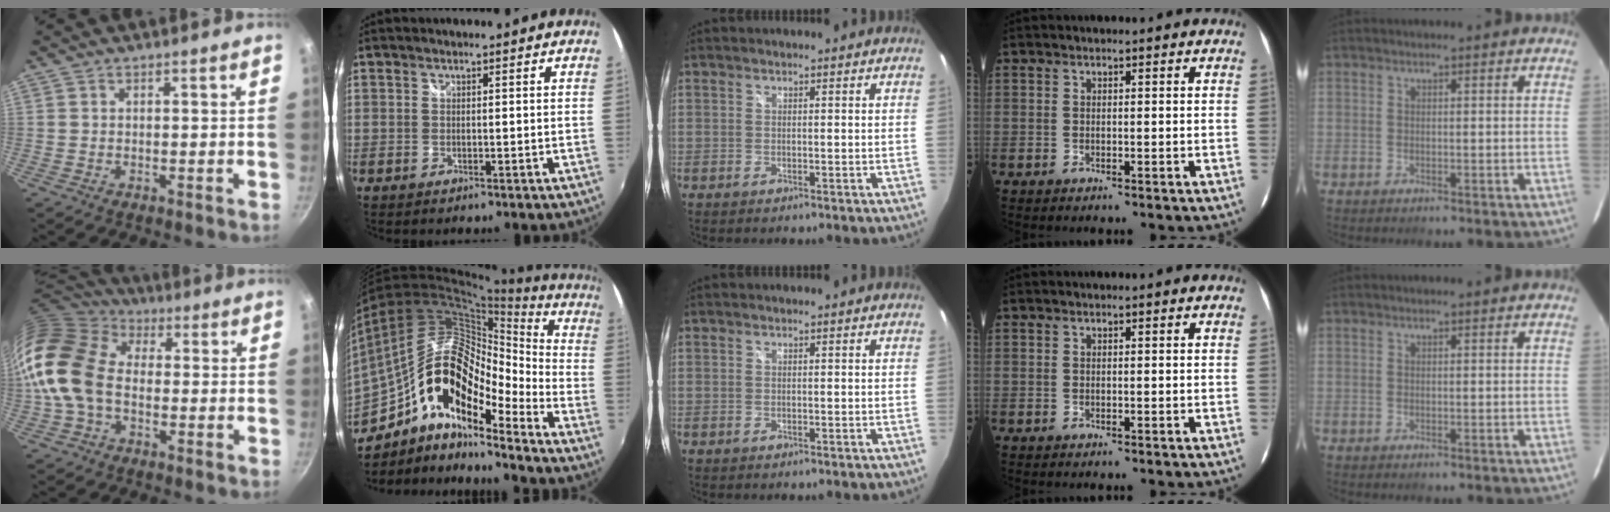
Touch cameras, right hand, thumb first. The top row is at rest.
{"thumb": {"total": 16.7, "force": [-1.2, 12.0, 11.6], "torque": [-0.210, 0.034, -0.040]}, "index": {"total": 21.6, "force": [-9.8, 9.4, 16.8], "torque": [-0.293, -0.020, -0.192]}}